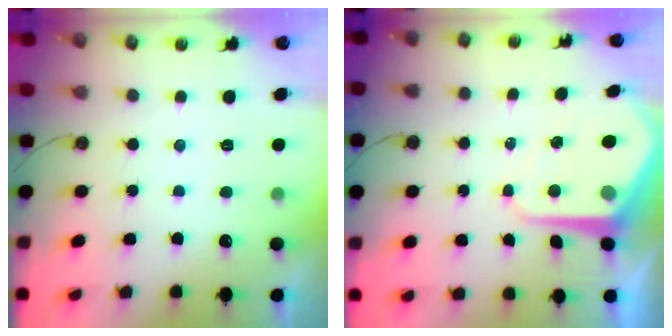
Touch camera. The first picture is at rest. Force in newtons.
{"total": 8.9, "press": 8.9, "slide": 0.7}